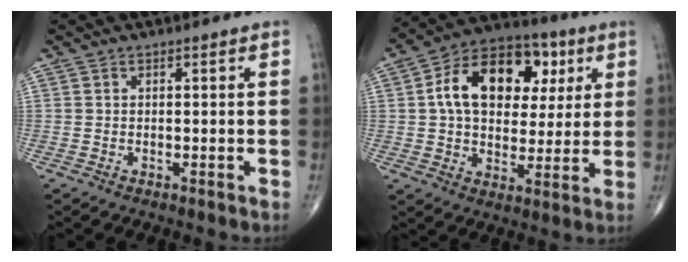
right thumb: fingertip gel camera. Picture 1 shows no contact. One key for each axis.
{"total": 18.9, "fx": 4.9, "fy": 12.4, "fz": 13.3, "tx": -0.183, "ty": 0.010, "tz": 0.073}